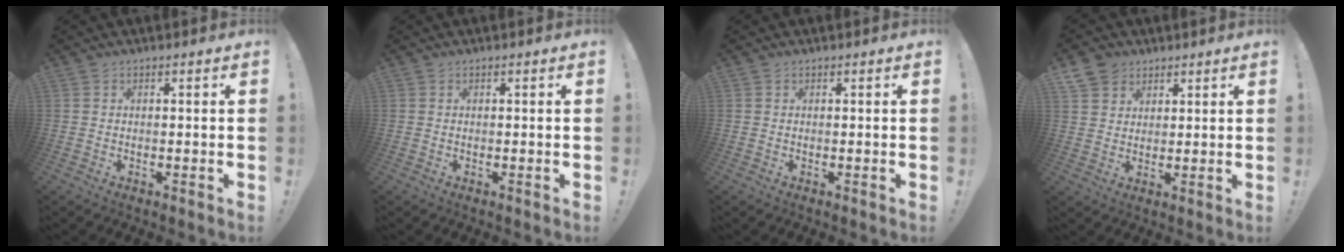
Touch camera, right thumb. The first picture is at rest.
{"total": 0.0}
{"total": 0.0}
{"total": 6.4, "force": [4.2, 4.8, 1.0], "torque": [-0.019, -0.022, 0.084]}